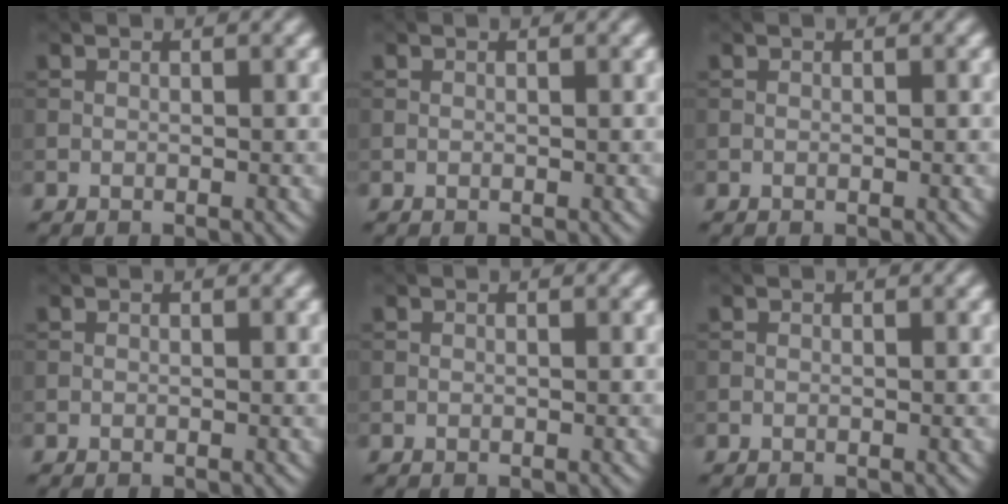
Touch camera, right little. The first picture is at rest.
{"total": 0.0}
{"total": 0.0}
{"total": 0.0}
{"total": 0.0}
{"total": 0.0}